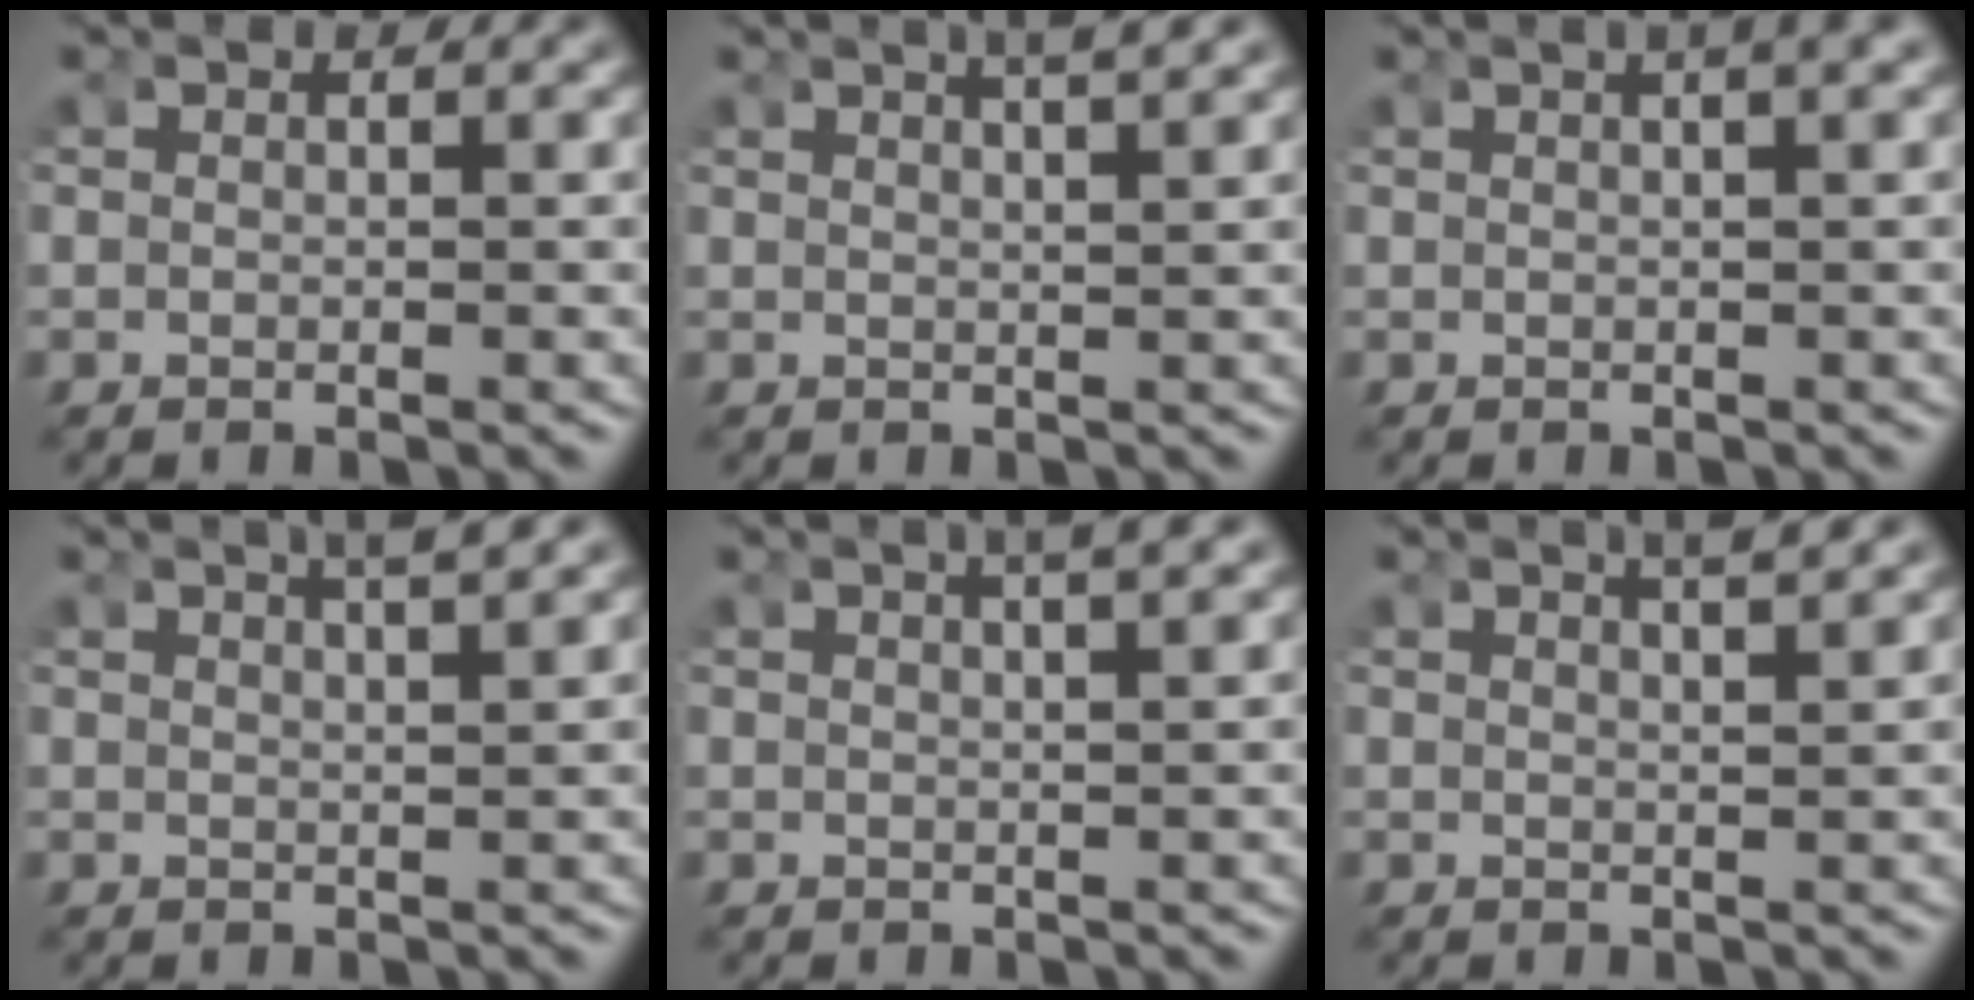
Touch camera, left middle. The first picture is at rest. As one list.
[{"total": 3.5, "force": [2.7, -0.1, 2.3], "torque": [-0.028, 0.004, 0.048]}, {"total": 3.1, "force": [1.6, 0.2, 2.6], "torque": [-0.025, 0.017, 0.023]}, {"total": 4.3, "force": [3.3, 0.3, 2.7], "torque": [-0.034, 0.007, 0.057]}, {"total": 4.2, "force": [2.9, 0.4, 3.0], "torque": [-0.036, 0.011, 0.048]}, {"total": 3.5, "force": [2.8, -0.2, 2.1], "torque": [-0.025, 0.001, 0.051]}]